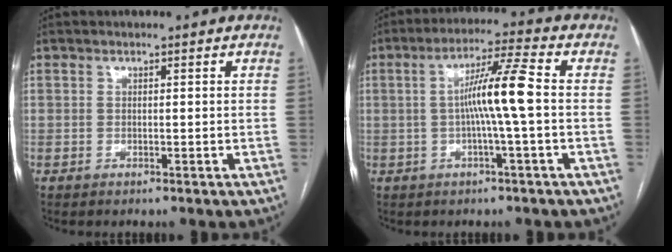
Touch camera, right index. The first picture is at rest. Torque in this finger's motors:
{"motor_torque": [1.23, -0.11, 0.35, 0.15]}